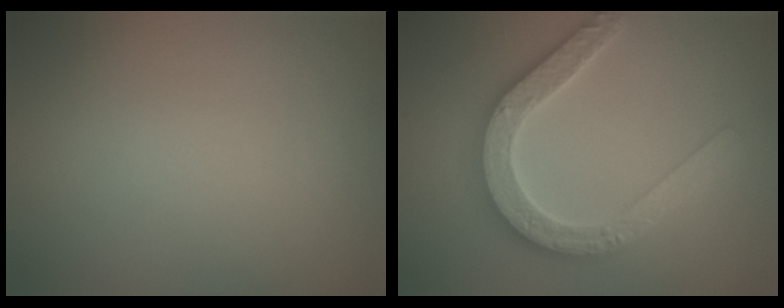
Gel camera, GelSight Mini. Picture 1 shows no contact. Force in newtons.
{"total": 5.3, "press": 5.2, "slide": 1.0}